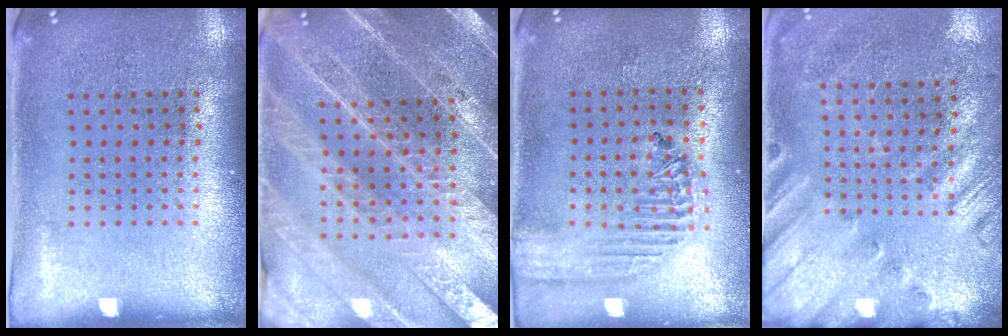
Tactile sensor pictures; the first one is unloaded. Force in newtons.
{"total": 4.3, "press": 3.9, "slide": 1.8}
{"total": 1.9, "press": 1.7, "slide": 0.8}
{"total": 2.6, "press": 2.0, "slide": 1.6}